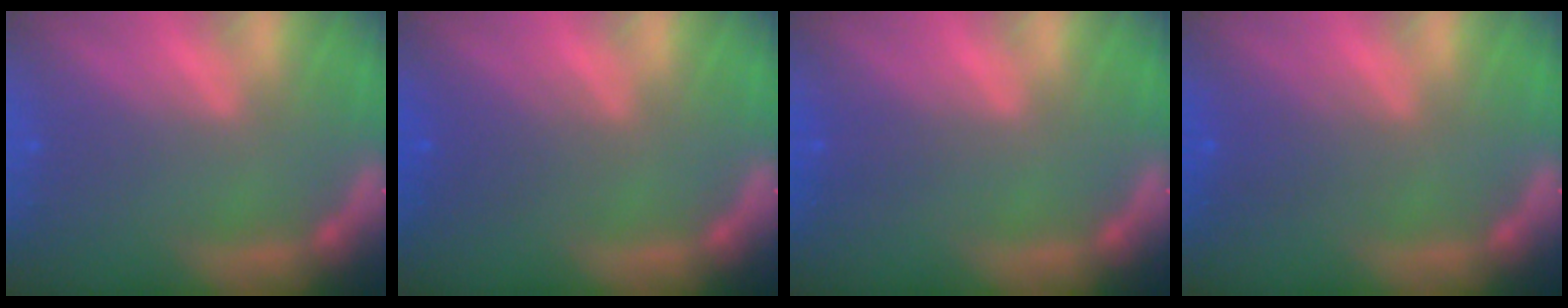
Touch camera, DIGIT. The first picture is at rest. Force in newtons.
{"total": 2.5}
{"total": 1.0}
{"total": 2.5}